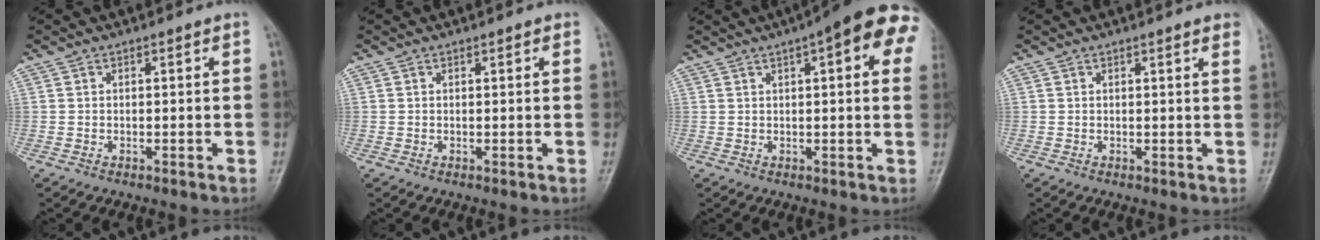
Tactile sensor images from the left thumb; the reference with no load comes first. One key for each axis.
{"total": 0.8, "fx": 0.5, "fy": 0.3, "fz": 0.5, "tx": -0.008, "ty": -0.001, "tz": 0.003}
{"total": 15.2, "fx": 6.1, "fy": 4.3, "fz": 13.2, "tx": -0.156, "ty": 0.017, "tz": 0.068}
{"total": 3.6, "fx": 2.8, "fy": 0.3, "fz": 2.3, "tx": -0.022, "ty": -0.002, "tz": 0.020}